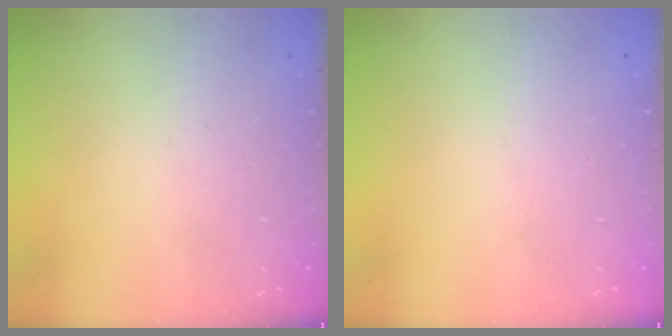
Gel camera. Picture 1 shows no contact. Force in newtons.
{"total": 0.0}